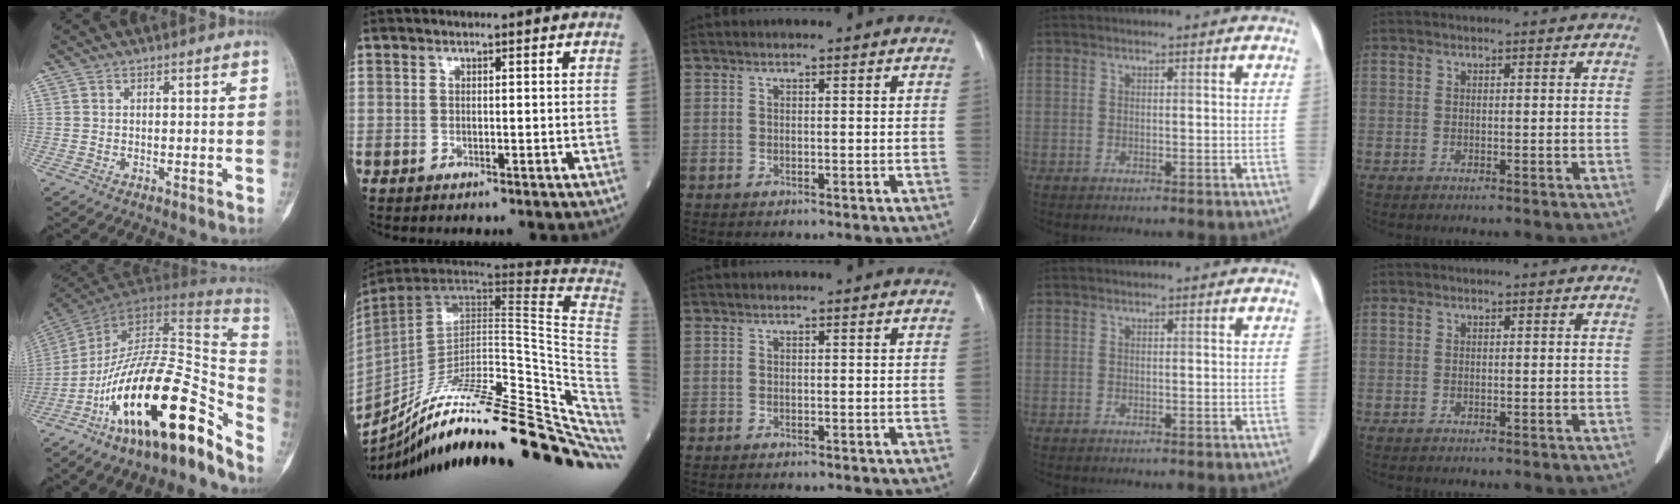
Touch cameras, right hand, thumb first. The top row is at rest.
{"thumb": {"total": 24.8, "force": [-16.1, 7.1, 17.5], "torque": [-0.242, 0.113, -0.268]}, "index": {"total": 36.8, "force": [-28.2, 4.2, 23.2], "torque": [-0.252, -0.038, -0.406]}}